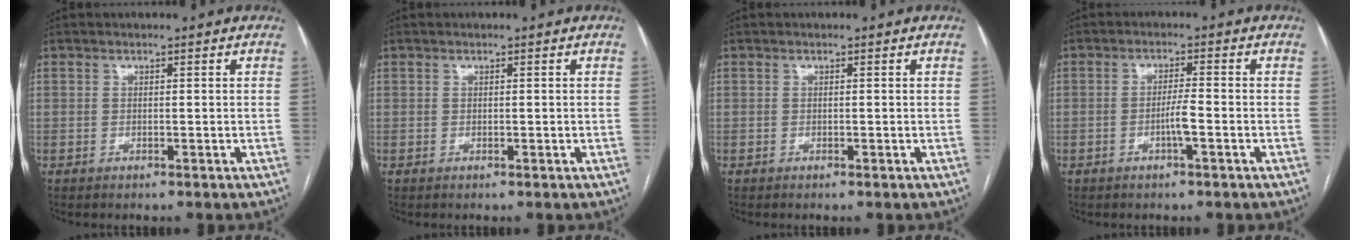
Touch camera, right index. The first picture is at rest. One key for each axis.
{"total": 0.0}
{"total": 0.0}
{"total": 3.0, "fx": -1.2, "fy": -0.1, "fz": 2.8, "tx": -0.051, "ty": -0.001, "tz": -0.023}